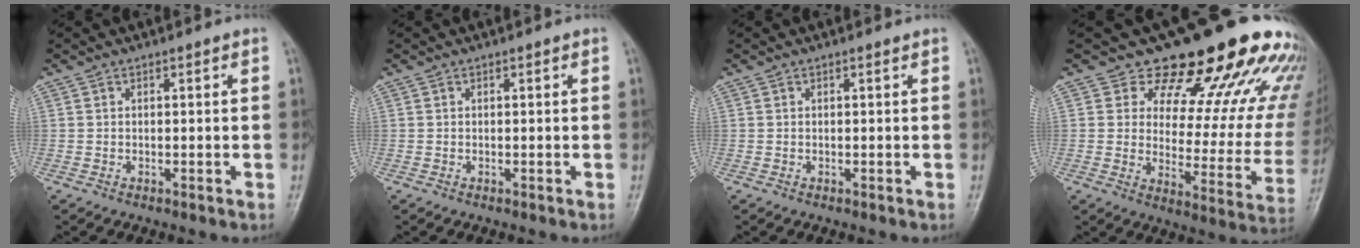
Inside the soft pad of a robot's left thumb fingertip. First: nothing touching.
{"total": 0.0}
{"total": 0.0}
{"total": 23.1, "force": [18.4, 8.6, 11.1], "torque": [-0.091, -0.114, 0.228]}